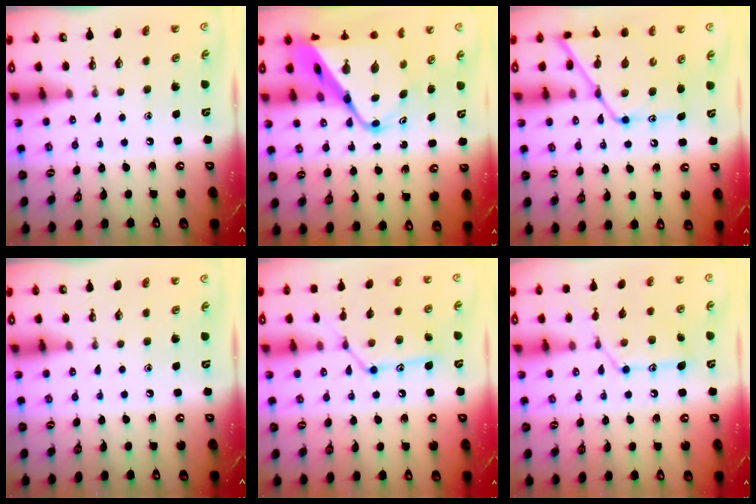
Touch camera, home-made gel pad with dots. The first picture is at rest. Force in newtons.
{"total": 16.2, "press": 16.1, "slide": 1.2}
{"total": 14.7, "press": 14.7, "slide": 0.7}
{"total": 0.0}
{"total": 13.8, "press": 13.8, "slide": 0.7}
{"total": 13.6, "press": 13.6, "slide": 1.1}